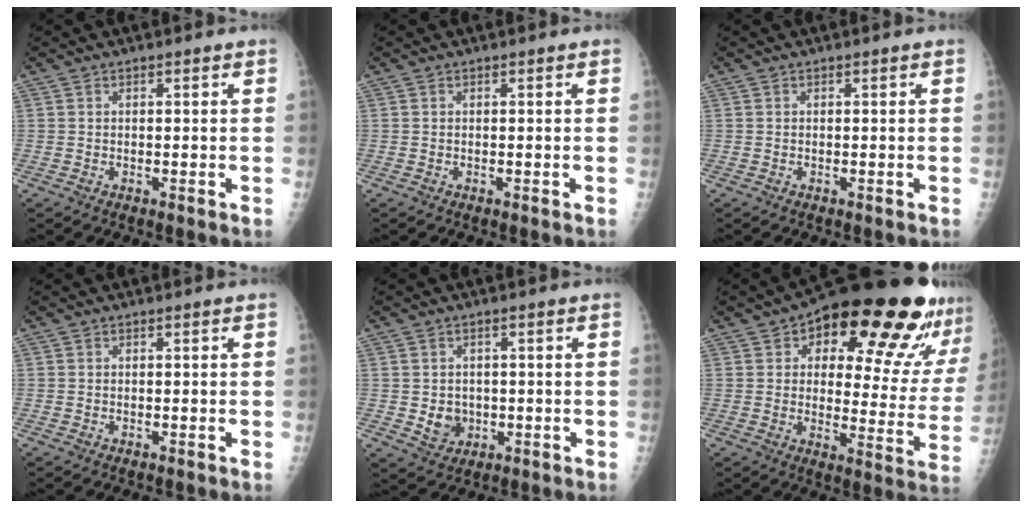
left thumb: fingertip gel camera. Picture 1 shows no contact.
{"total": 0.0}
{"total": 0.0}
{"total": 0.0}
{"total": 4.5, "force": [-0.5, 3.9, 2.1], "torque": [-0.014, 0.001, 0.002]}
{"total": 26.4, "force": [15.7, 10.2, 18.6], "torque": [-0.215, -0.043, 0.212]}